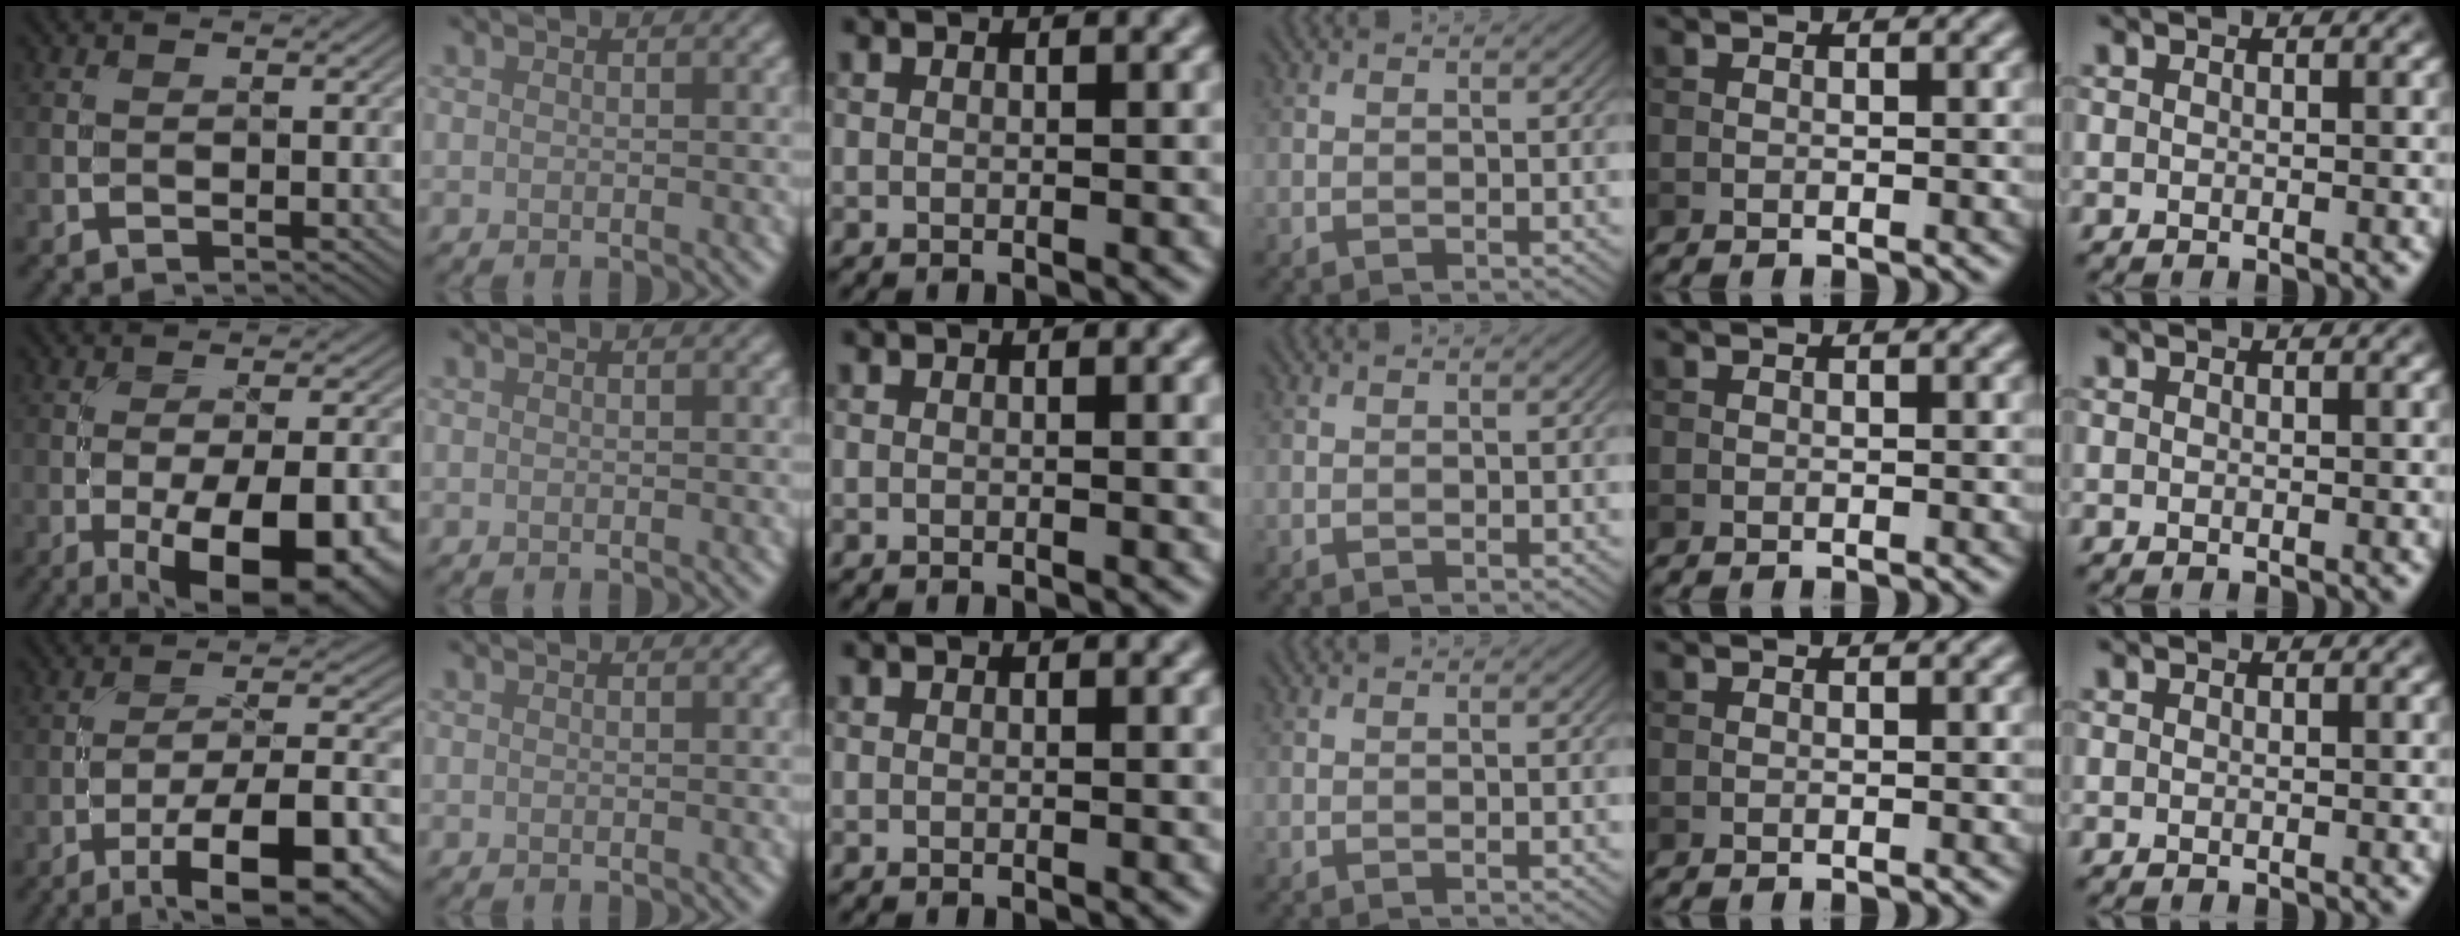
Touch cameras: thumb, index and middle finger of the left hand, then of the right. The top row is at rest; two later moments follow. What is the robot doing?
{"motion": "screw", "object": "medicine bottle"}